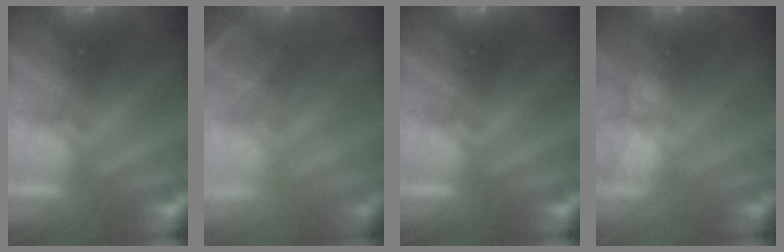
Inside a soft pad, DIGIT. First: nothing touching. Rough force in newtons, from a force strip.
{"total": 5.5}
{"total": 0.0}
{"total": 4.7}